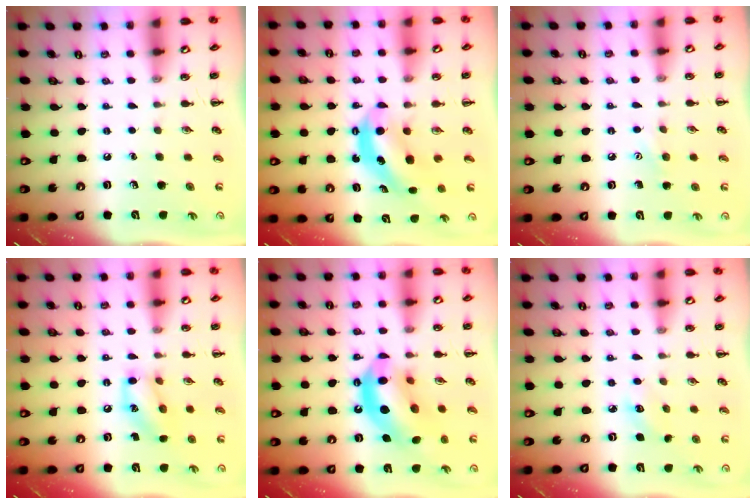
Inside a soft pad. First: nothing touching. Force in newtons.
{"total": 6.3, "press": 6.2, "slide": 0.6}
{"total": 5.8, "press": 5.6, "slide": 1.5}
{"total": 12.0, "press": 11.8, "slide": 2.2}
{"total": 16.0, "press": 15.3, "slide": 4.6}
{"total": 3.2, "press": 3.1, "slide": 0.7}